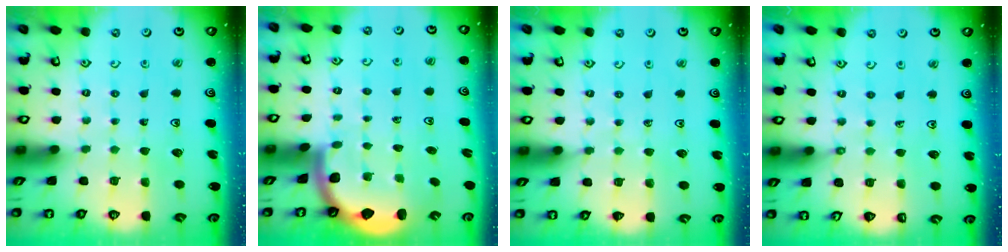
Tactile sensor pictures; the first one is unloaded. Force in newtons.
{"total": 1.8, "press": 1.8, "slide": 0.3}
{"total": 3.6, "press": 3.6, "slide": 0.5}
{"total": 2.3, "press": 2.3, "slide": 0.5}